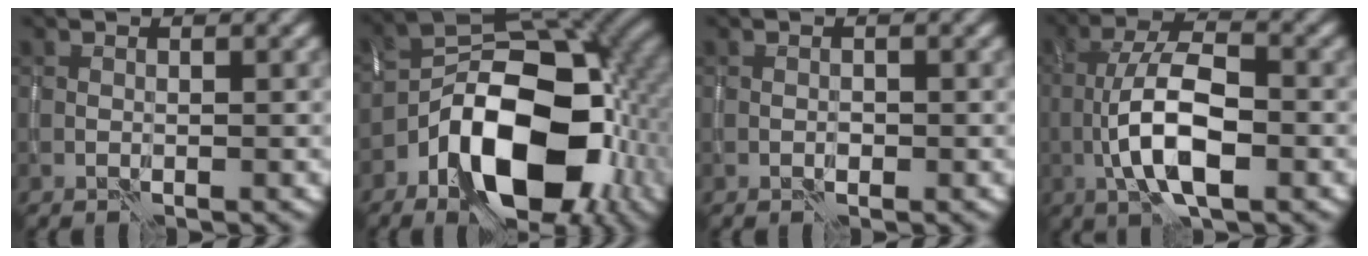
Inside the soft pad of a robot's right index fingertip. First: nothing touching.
{"total": 14.3, "force": [-5.5, 8.1, 10.5], "torque": [-0.157, -0.008, -0.096]}
{"total": 0.6, "force": [-0.2, 0.4, 0.3], "torque": [-0.005, 0.001, -0.005]}
{"total": 7.3, "force": [-2.0, 2.8, 6.5], "torque": [-0.123, 0.014, -0.043]}